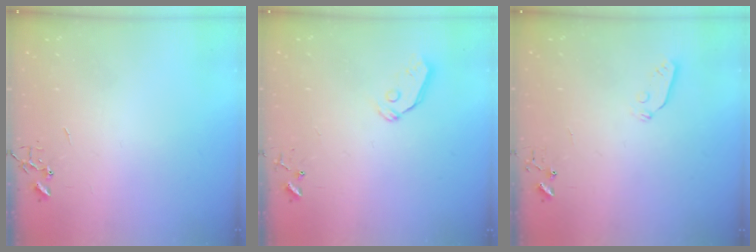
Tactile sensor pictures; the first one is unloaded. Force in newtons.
{"total": 5.3, "press": 5.3, "slide": 0.2}
{"total": 3.6, "press": 3.6, "slide": 0.6}